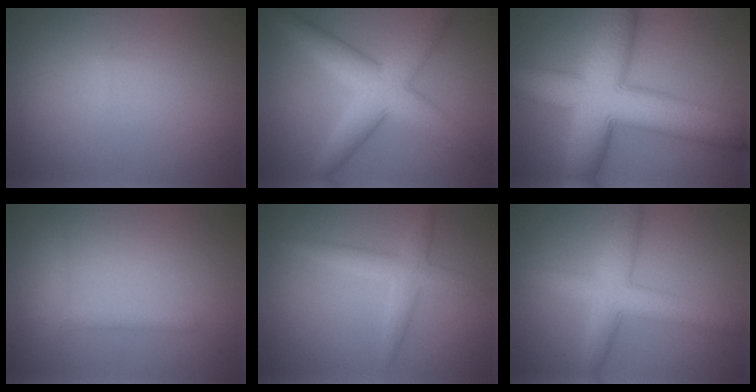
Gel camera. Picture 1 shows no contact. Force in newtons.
{"total": 6.8, "press": 6.8, "slide": 0.2}
{"total": 12.2, "press": 12.2, "slide": 0.2}
{"total": 1.1, "press": 1.1, "slide": 0.1}
{"total": 2.8, "press": 2.8, "slide": 0.0}
{"total": 4.9, "press": 4.9, "slide": 0.1}